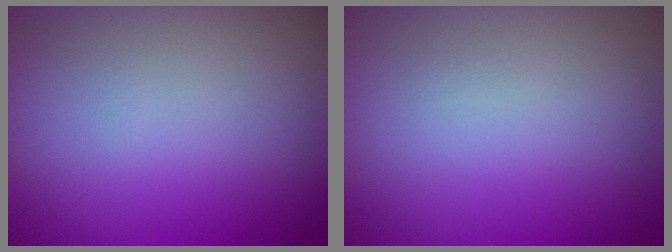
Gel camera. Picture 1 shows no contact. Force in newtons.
{"total": 0.0}